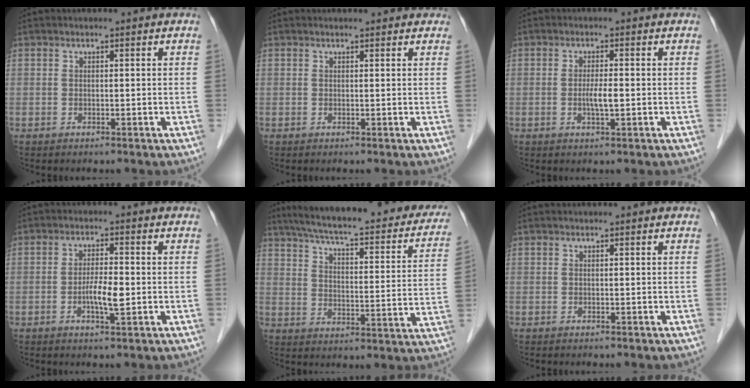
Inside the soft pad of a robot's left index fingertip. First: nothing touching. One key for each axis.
{"total": 3.2, "fx": 2.9, "fy": 0.9, "fz": 1.0, "tx": -0.013, "ty": 0.017, "tz": 0.026}
{"total": 2.5, "fx": -0.4, "fy": 0.3, "fz": 2.5, "tx": -0.049, "ty": -0.002, "tz": -0.007}
{"total": 4.1, "fx": -0.9, "fy": 0.7, "fz": 3.9, "tx": -0.074, "ty": -0.002, "tz": -0.016}
{"total": 28.1, "fx": 23.0, "fy": 5.5, "fz": 15.1, "tx": -0.221, "ty": -0.011, "tz": 0.282}
{"total": 0.0}